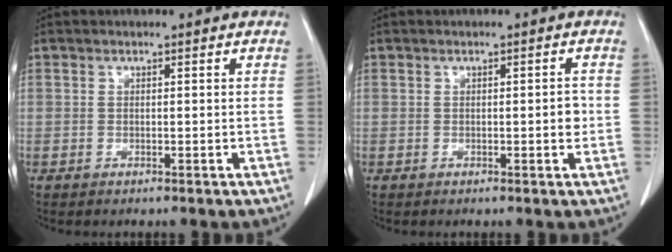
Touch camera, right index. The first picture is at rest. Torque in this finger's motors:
{"motor_torque": [0.41, -0.21, 0.04, 0.01]}